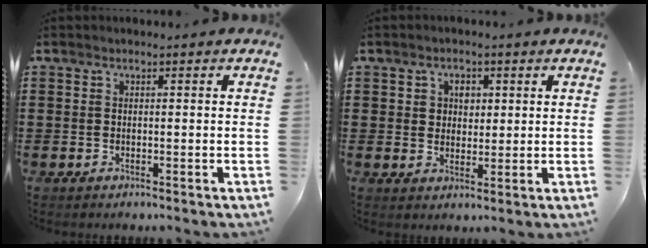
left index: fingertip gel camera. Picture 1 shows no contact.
{"total": 2.8, "force": [1.1, 2.4, 1.0], "torque": [-0.023, 0.007, 0.016]}